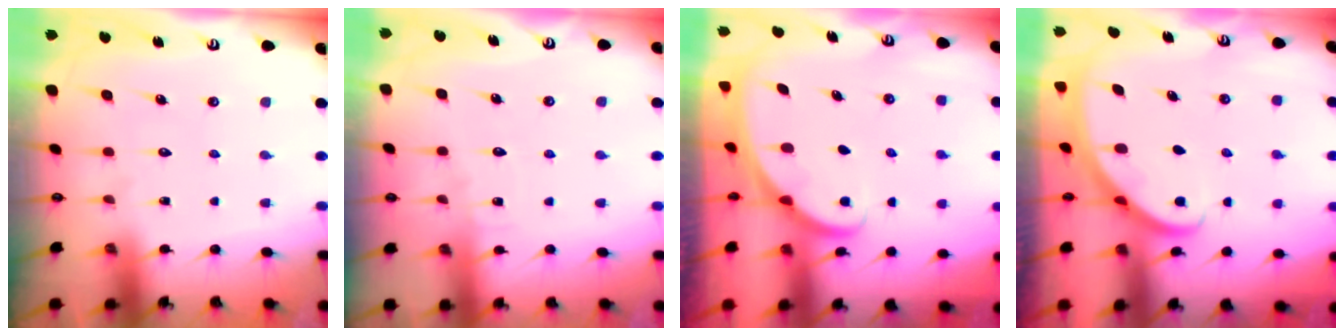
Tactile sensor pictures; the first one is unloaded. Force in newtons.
{"total": 2.7, "press": 2.7, "slide": 0.3}
{"total": 1.9, "press": 1.9, "slide": 0.1}
{"total": 2.8, "press": 2.8, "slide": 0.2}